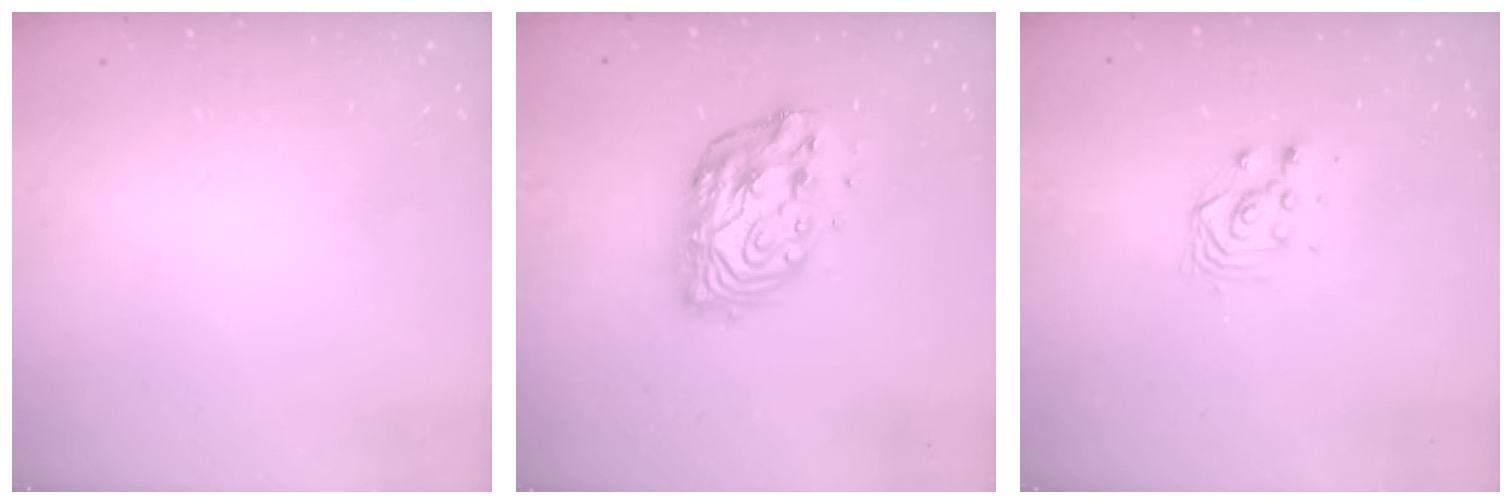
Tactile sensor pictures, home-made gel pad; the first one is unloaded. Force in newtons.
{"total": 12.5, "press": 12.5, "slide": 1.1}
{"total": 2.9, "press": 2.8, "slide": 0.8}